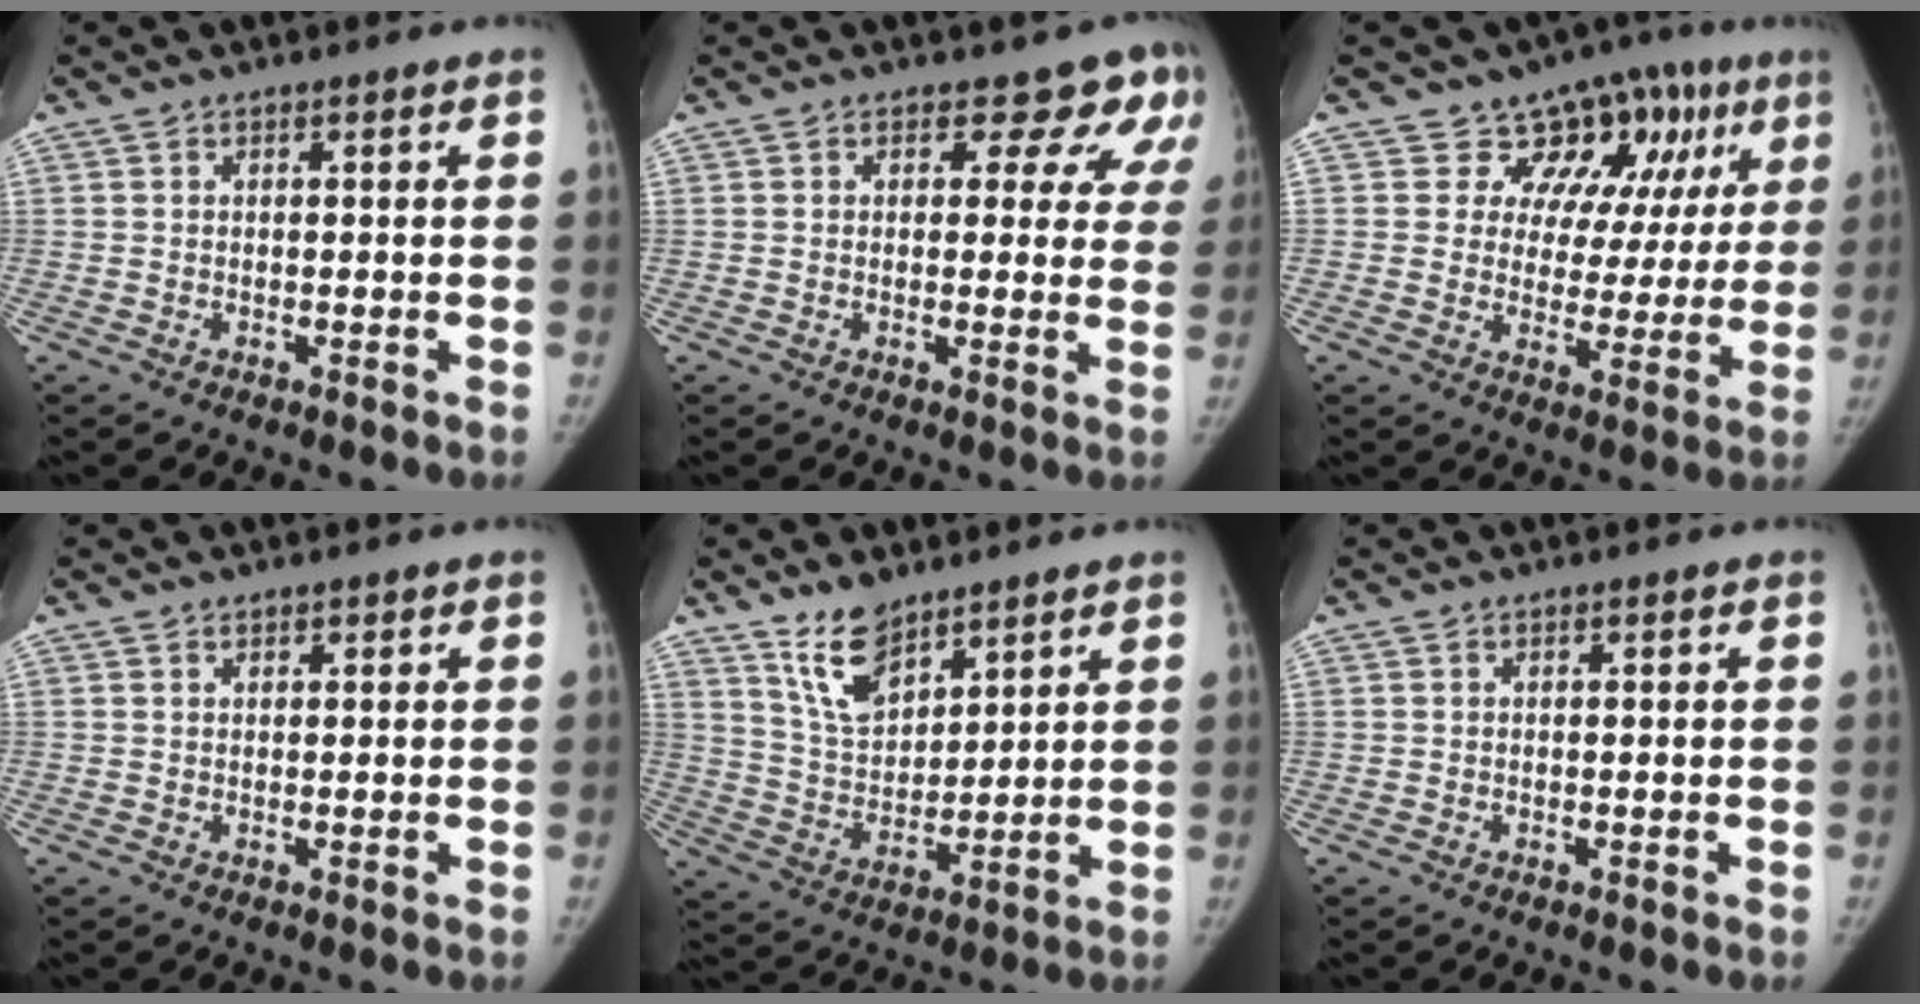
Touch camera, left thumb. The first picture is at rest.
{"total": 8.6, "force": [6.1, 5.0, 3.3], "torque": [0.017, -0.023, 0.049]}
{"total": 13.6, "force": [7.3, 10.3, 5.1], "torque": [0.000, -0.013, 0.086]}
{"total": 0.7, "force": [0.5, 0.5, 0.0], "torque": [0.014, -0.003, 0.005]}
{"total": 9.7, "force": [7.1, 4.6, 4.8], "torque": [-0.061, -0.051, 0.143]}
{"total": 0.0}